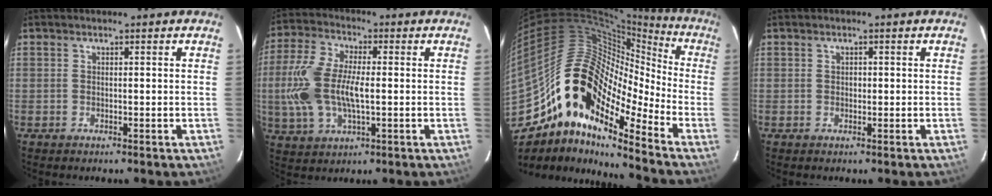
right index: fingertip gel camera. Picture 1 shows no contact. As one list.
[{"total": 13.6, "force": [-0.7, 6.4, 12.0], "torque": [-0.265, 0.006, -0.013]}, {"total": 17.5, "force": [-10.8, 7.5, 11.6], "torque": [-0.174, 0.006, -0.218]}, {"total": 0.7, "force": [0.0, 0.7, 0.3], "torque": [-0.001, 0.002, 0.002]}]